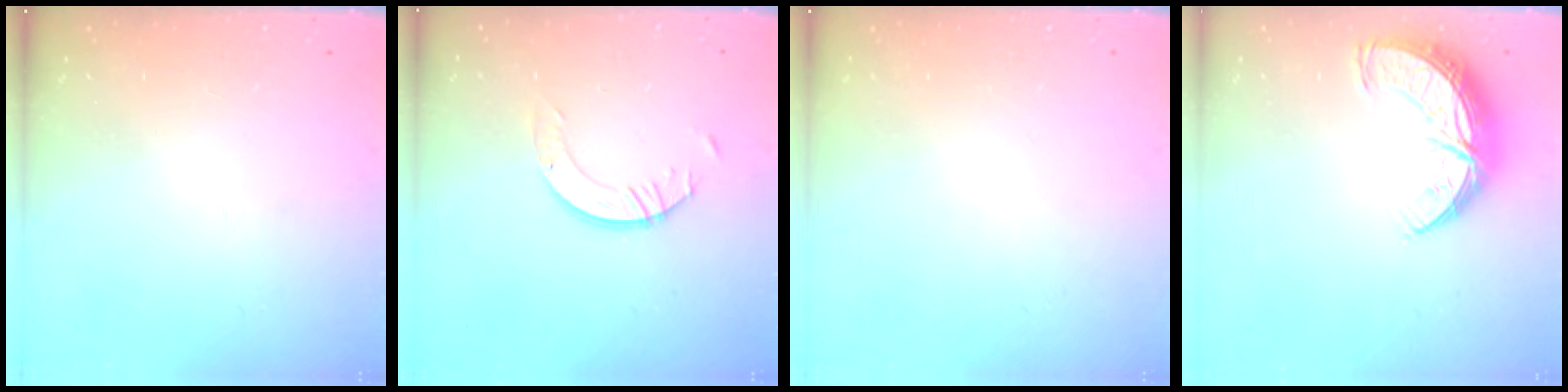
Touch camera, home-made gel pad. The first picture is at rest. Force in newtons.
{"total": 4.8, "press": 4.7, "slide": 0.4}
{"total": 0.0}
{"total": 10.6, "press": 10.6, "slide": 0.9}